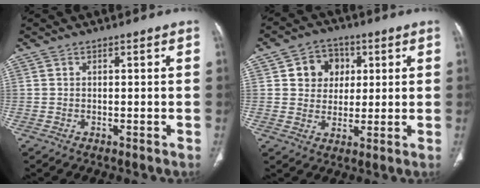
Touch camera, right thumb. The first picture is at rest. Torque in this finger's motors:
{"motor_torque": [-0.16, 1.16, 0.21, 0.37, 0.01]}